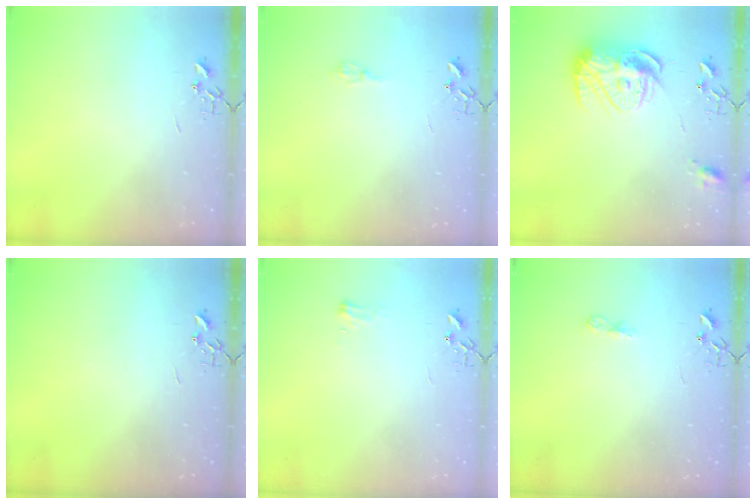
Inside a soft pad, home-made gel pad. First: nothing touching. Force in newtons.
{"total": 6.5, "press": 6.4, "slide": 0.8}
{"total": 14.9, "press": 14.9, "slide": 1.4}
{"total": 0.0}
{"total": 5.5, "press": 5.5, "slide": 0.7}
{"total": 6.2, "press": 6.2, "slide": 0.8}